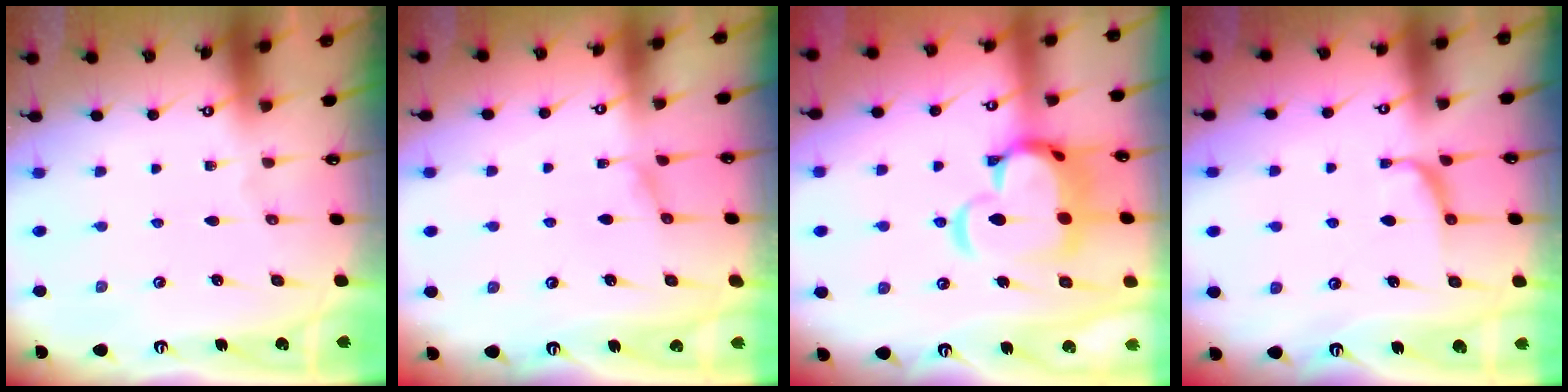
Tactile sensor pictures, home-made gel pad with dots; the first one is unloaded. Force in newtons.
{"total": 1.0, "press": 0.8, "slide": 0.7}
{"total": 10.0, "press": 9.9, "slide": 1.6}
{"total": 1.7, "press": 1.5, "slide": 0.9}